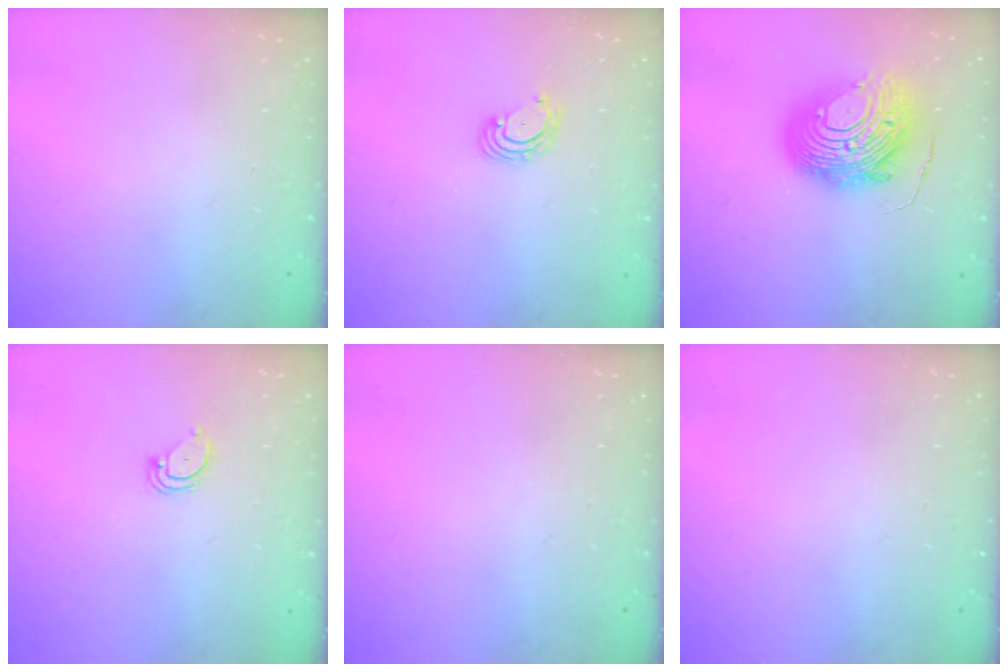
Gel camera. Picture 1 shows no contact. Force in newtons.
{"total": 2.8, "press": 2.8, "slide": 0.3}
{"total": 14.7, "press": 14.7, "slide": 1.1}
{"total": 2.9, "press": 2.9, "slide": 0.2}
{"total": 0.0}
{"total": 0.0}